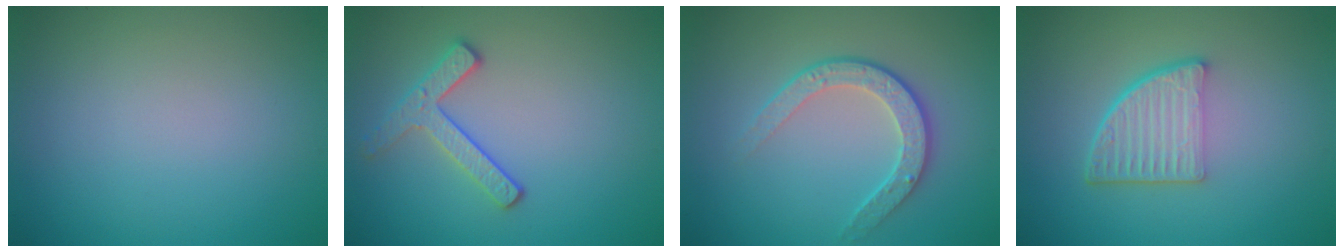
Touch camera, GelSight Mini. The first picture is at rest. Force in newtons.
{"total": 2.5, "press": 2.3, "slide": 0.9}
{"total": 3.4, "press": 2.9, "slide": 1.8}
{"total": 4.9, "press": 3.4, "slide": 3.6}